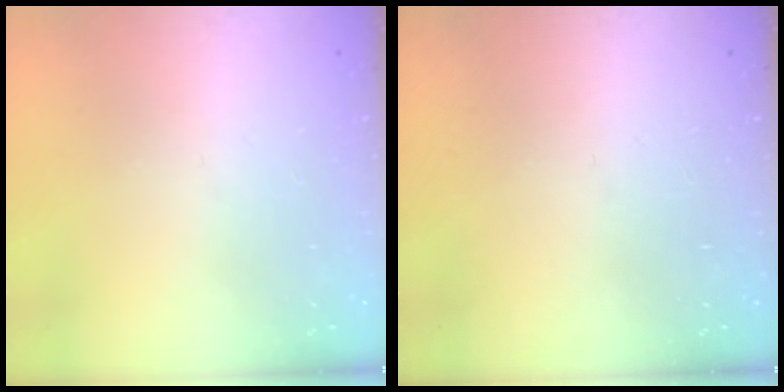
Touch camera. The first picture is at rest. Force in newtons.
{"total": 0.0}